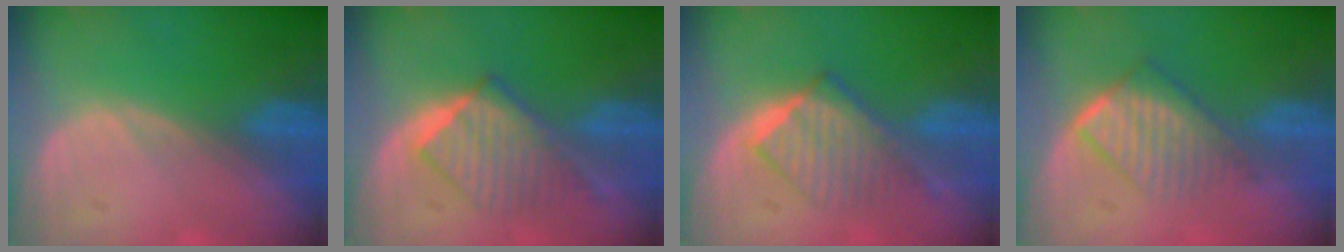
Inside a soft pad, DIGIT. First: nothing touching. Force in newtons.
{"total": 6.5, "press": 6.4, "slide": 1.0}
{"total": 6.5, "press": 6.2, "slide": 2.1}
{"total": 6.8, "press": 5.9, "slide": 3.4}